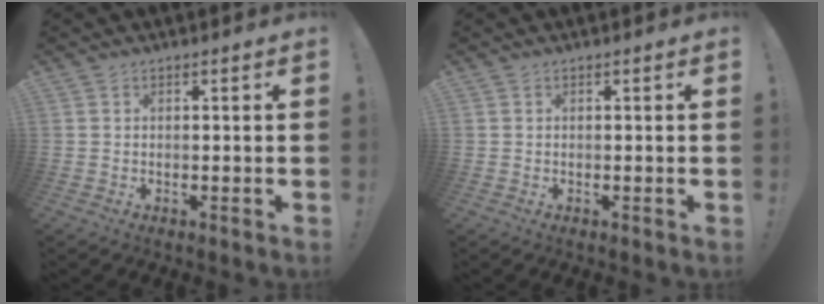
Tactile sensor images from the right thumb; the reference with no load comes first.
{"total": 0.0}